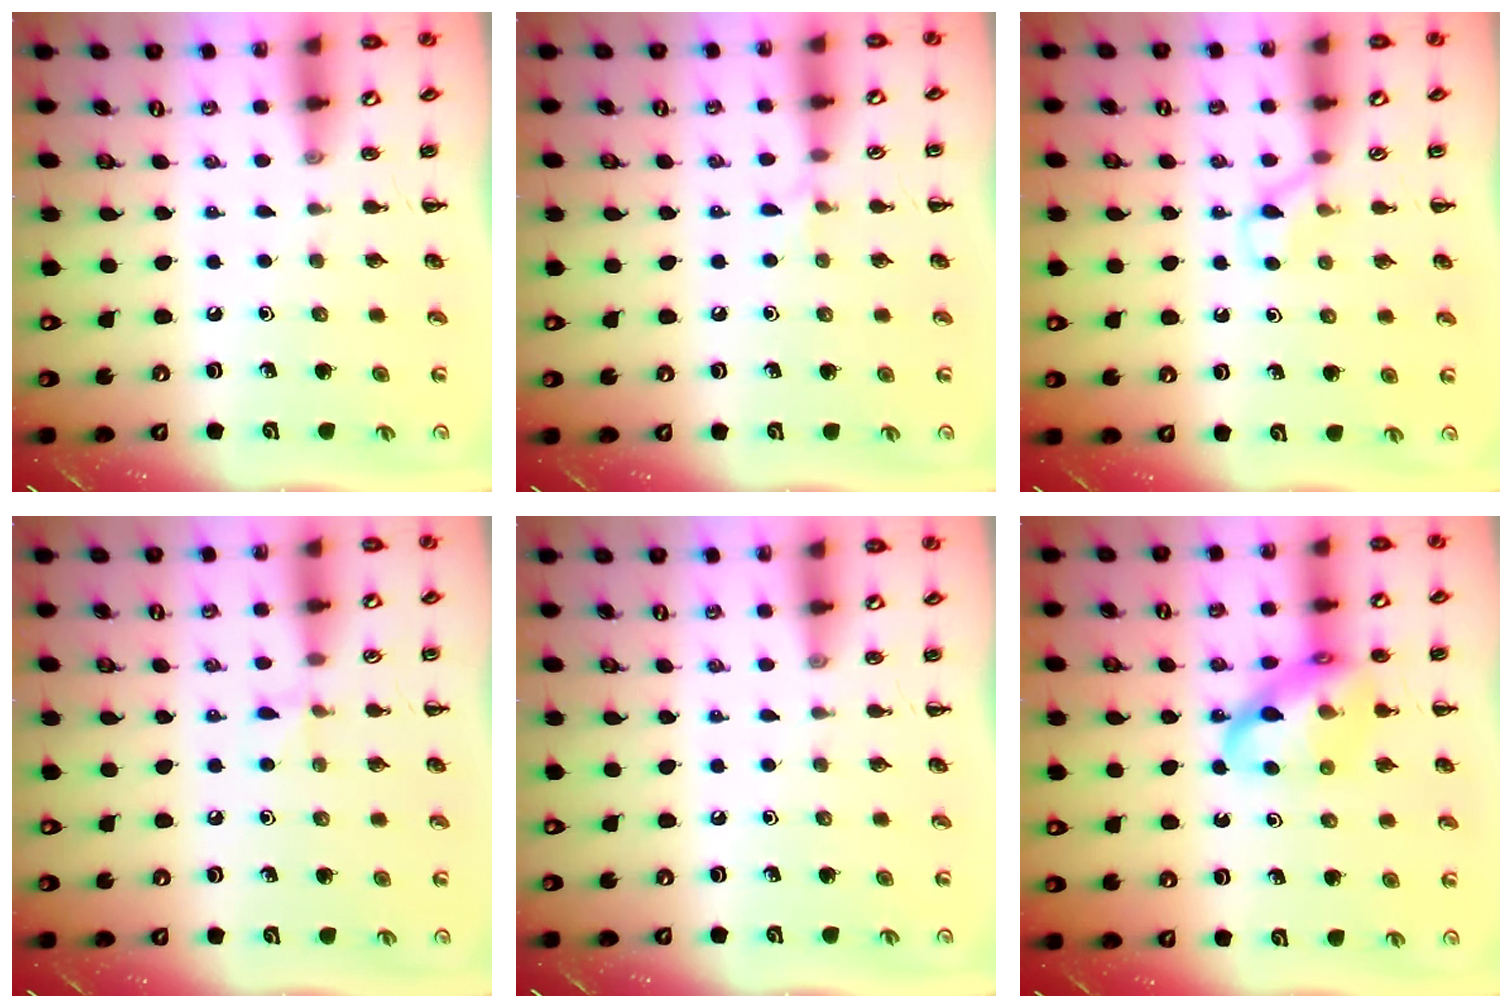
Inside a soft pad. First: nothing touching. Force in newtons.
{"total": 4.1, "press": 3.8, "slide": 1.6}
{"total": 4.4, "press": 4.0, "slide": 1.6}
{"total": 4.3, "press": 4.0, "slide": 1.6}
{"total": 0.0}
{"total": 16.6, "press": 16.3, "slide": 3.1}